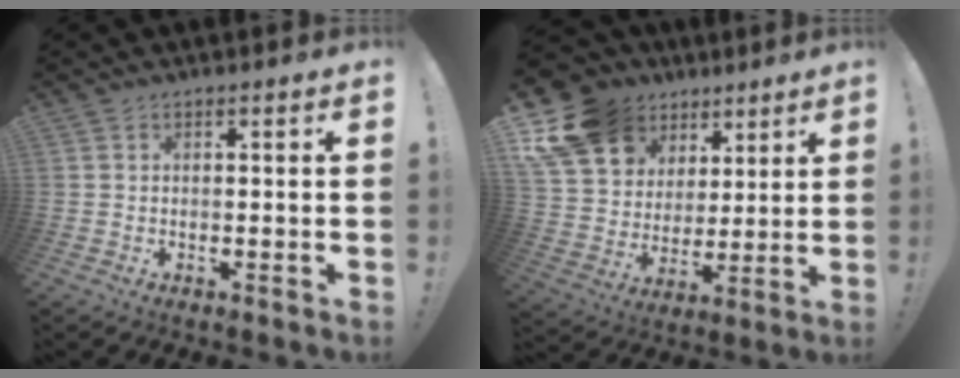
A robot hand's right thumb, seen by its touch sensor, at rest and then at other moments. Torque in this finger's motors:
{"motor_torque": [0.52, 2.56, 0.85, 0.68, 0.18]}